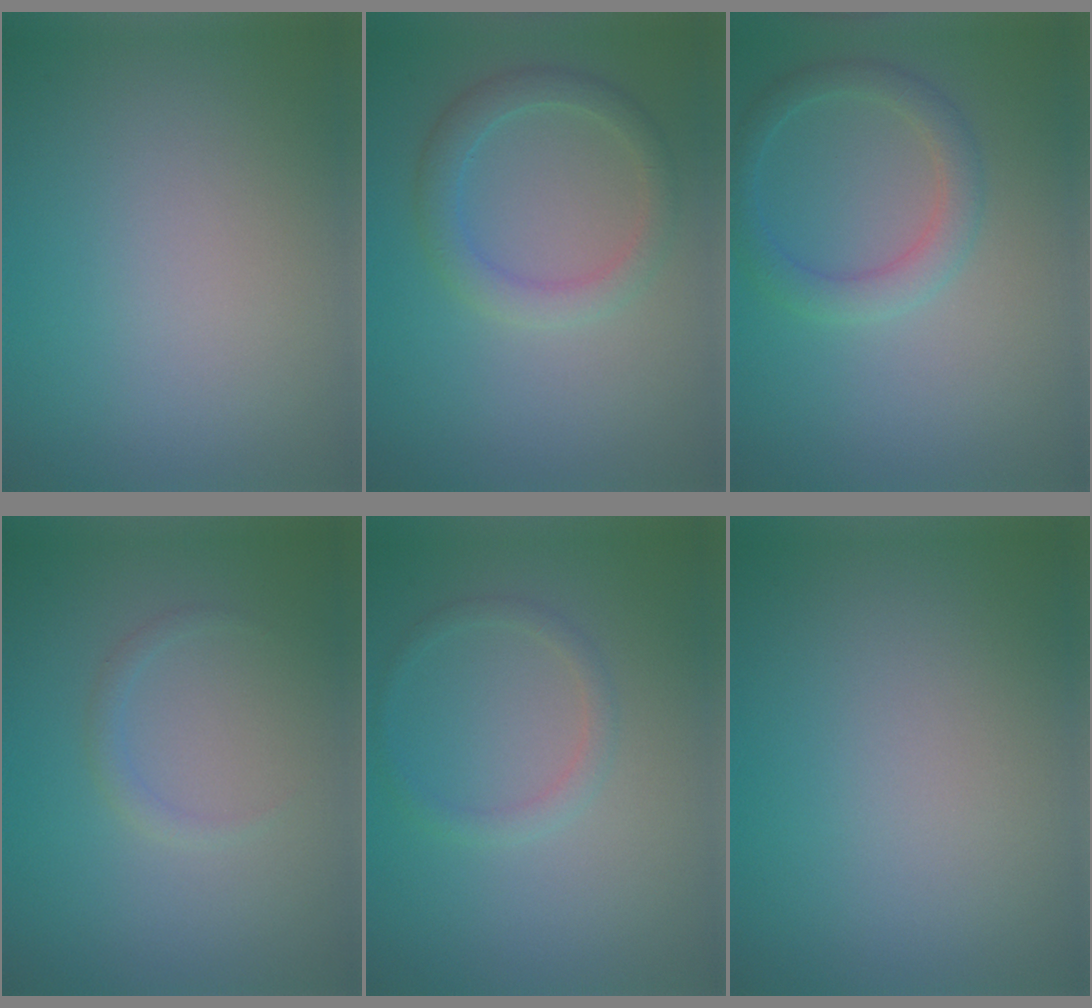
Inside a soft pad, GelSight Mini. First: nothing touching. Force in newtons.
{"total": 2.8, "press": 2.8, "slide": 0.1}
{"total": 2.7, "press": 2.7, "slide": 0.2}
{"total": 0.9, "press": 0.9, "slide": 0.1}
{"total": 1.4, "press": 1.4, "slide": 0.1}
{"total": 0.0}